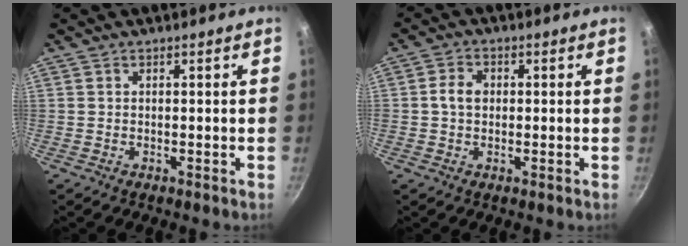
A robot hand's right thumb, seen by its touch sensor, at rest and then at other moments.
{"total": 4.0, "force": [0.3, 2.9, 2.8], "torque": [-0.049, 0.011, -0.002]}